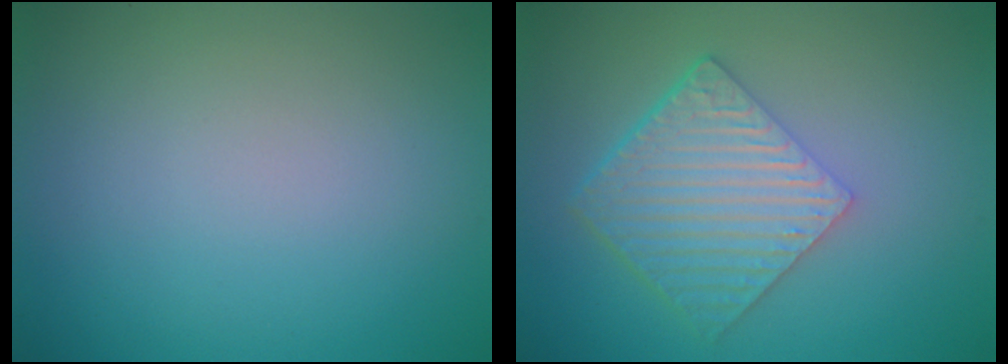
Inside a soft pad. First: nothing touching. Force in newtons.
{"total": 6.0, "press": 4.2, "slide": 4.2}